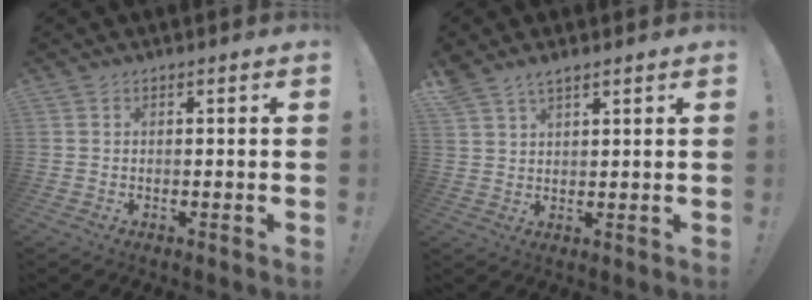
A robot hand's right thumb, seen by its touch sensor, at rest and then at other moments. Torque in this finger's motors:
{"motor_torque": [0.10, 0.30, 0.83, 0.72, 0.02]}